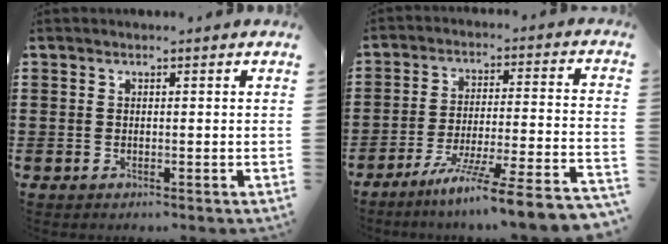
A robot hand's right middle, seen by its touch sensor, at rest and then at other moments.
{"total": 8.8, "force": [-7.4, -1.3, 4.7], "torque": [-0.075, -0.012, -0.147]}